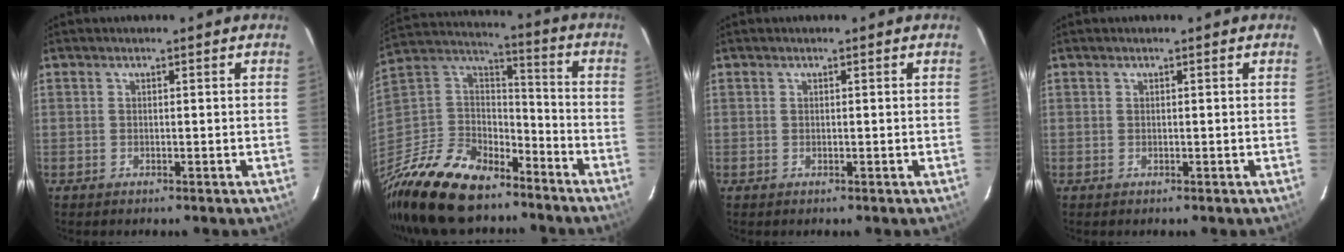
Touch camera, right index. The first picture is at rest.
{"total": 21.0, "force": [-15.4, 10.5, 9.6], "torque": [-0.230, 0.025, -0.260]}
{"total": 0.0}
{"total": 0.0}